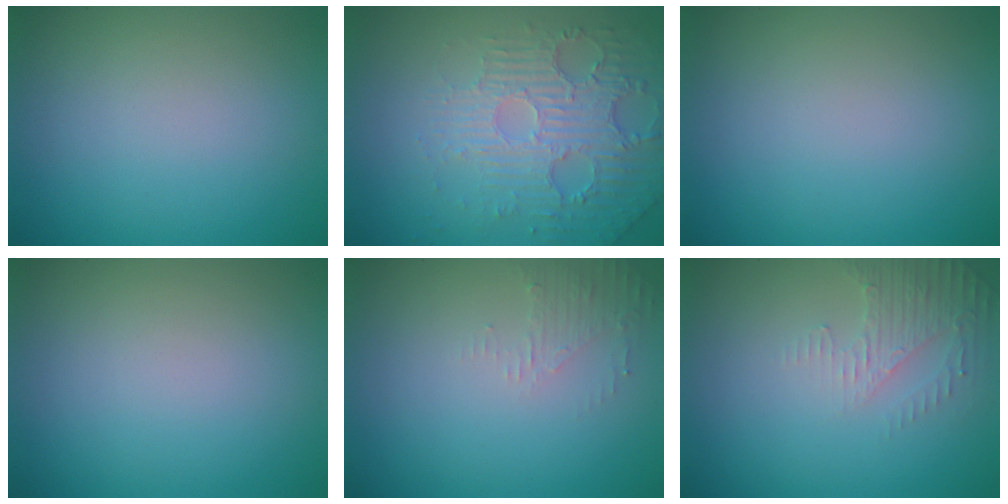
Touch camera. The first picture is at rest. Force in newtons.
{"total": 6.1, "press": 3.8, "slide": 4.8}
{"total": 0.0}
{"total": 0.0}
{"total": 1.6, "press": 1.5, "slide": 0.4}
{"total": 2.6, "press": 2.5, "slide": 0.7}